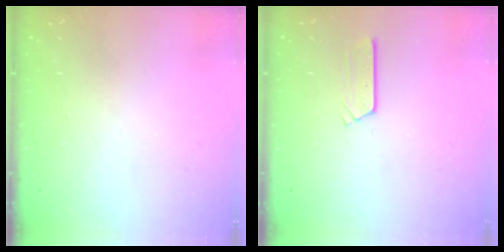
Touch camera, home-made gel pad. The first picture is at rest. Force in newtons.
{"total": 2.7, "press": 2.7, "slide": 0.2}